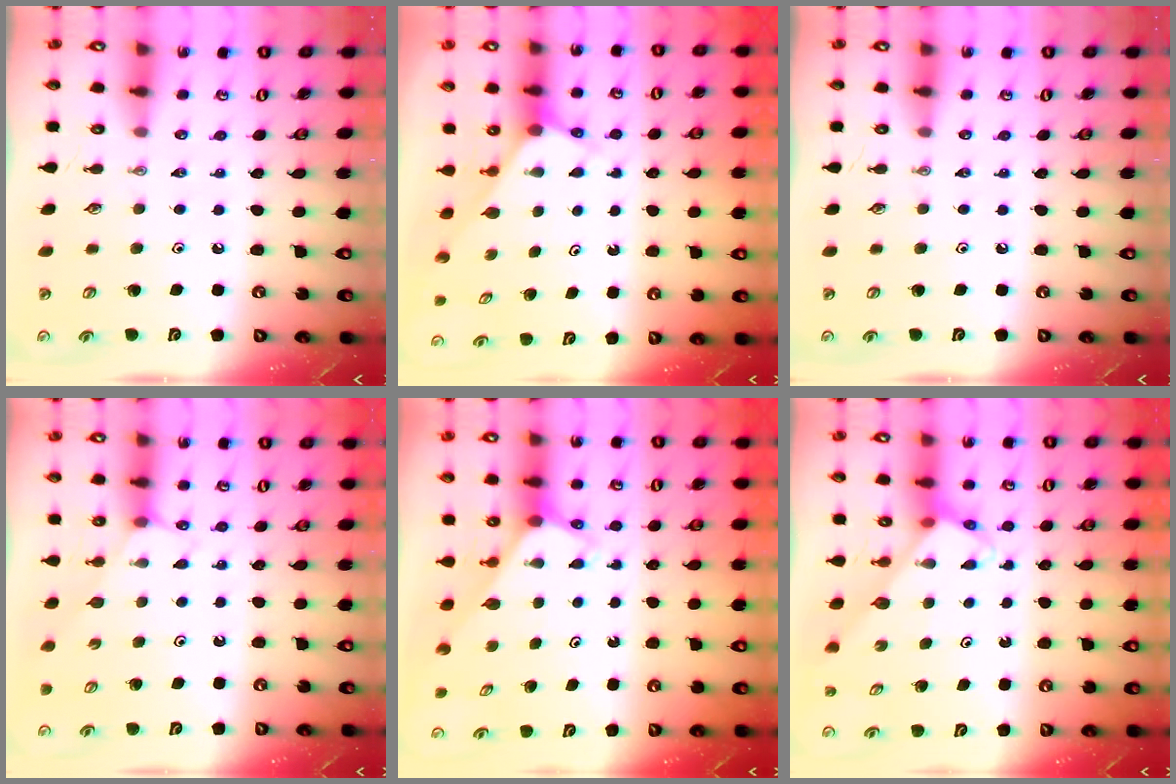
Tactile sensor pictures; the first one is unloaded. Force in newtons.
{"total": 2.6, "press": 2.6, "slide": 0.2}
{"total": 0.0}
{"total": 4.5, "press": 4.4, "slide": 0.5}
{"total": 2.6, "press": 2.6, "slide": 0.2}
{"total": 3.7, "press": 3.7, "slide": 0.1}